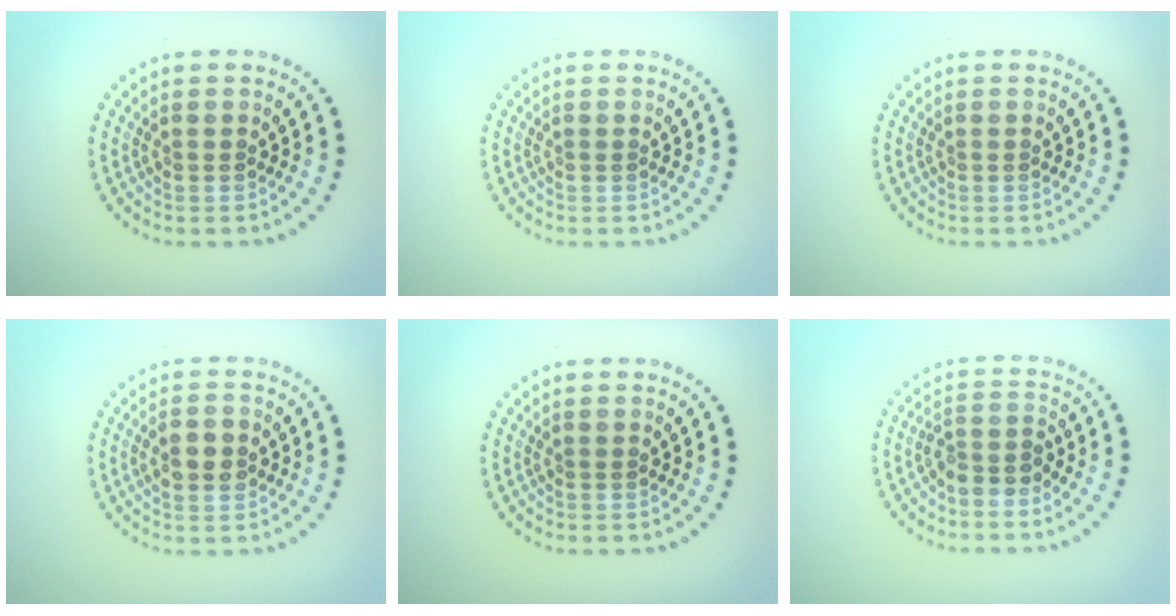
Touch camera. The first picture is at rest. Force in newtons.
{"total": 0.0}
{"total": 0.0}
{"total": 2.9, "press": 2.9, "slide": 0.1}
{"total": 0.0}
{"total": 2.2, "press": 1.8, "slide": 1.4}